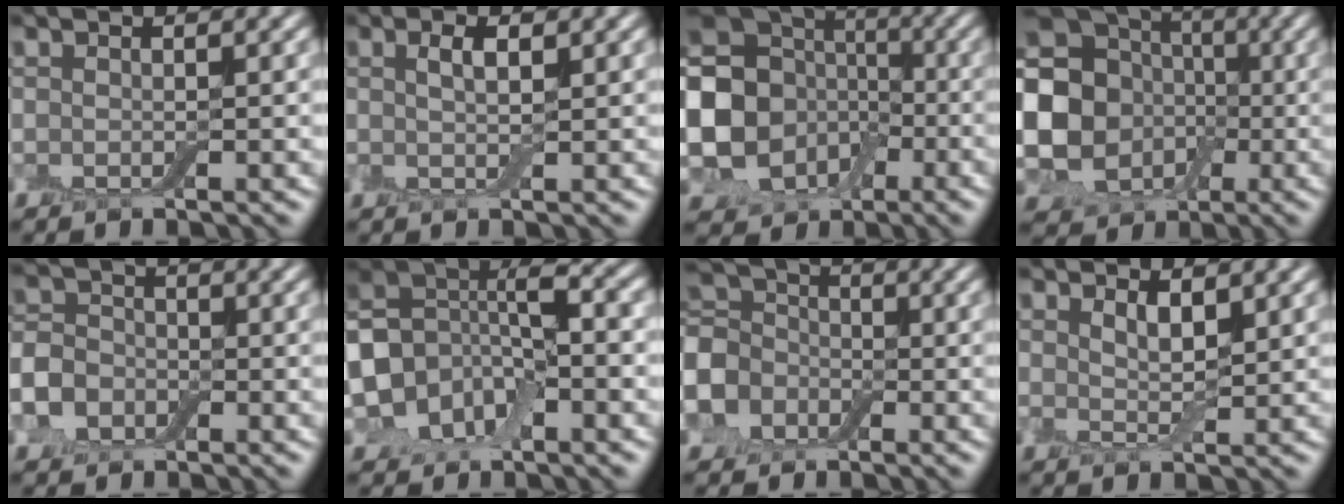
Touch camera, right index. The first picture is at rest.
{"total": 1.8, "force": [0.6, 0.4, 1.7], "torque": [-0.033, -0.002, 0.010]}
{"total": 13.4, "force": [-2.7, 11.1, 7.1], "torque": [-0.143, -0.023, -0.075]}
{"total": 14.4, "force": [-0.3, 12.8, 6.5], "torque": [-0.149, -0.007, -0.035]}
{"total": 5.9, "force": [-2.6, 4.7, 2.4], "torque": [-0.043, -0.009, -0.071]}
{"total": 8.6, "force": [-2.7, 5.9, 5.6], "torque": [-0.099, 0.009, -0.065]}
{"total": 7.4, "force": [-2.3, 6.0, 3.6], "torque": [-0.094, -0.003, -0.062]}
{"total": 1.8, "force": [1.1, 0.4, 1.4], "torque": [-0.028, -0.008, 0.020]}